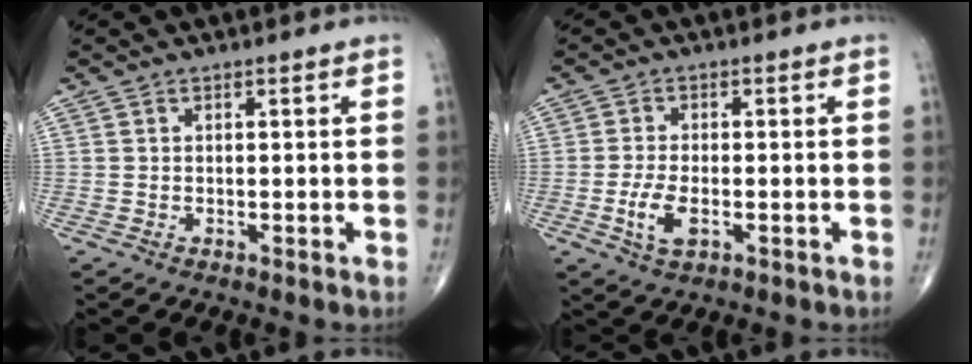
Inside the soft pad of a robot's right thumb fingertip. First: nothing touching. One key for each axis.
{"total": 5.0, "fx": -1.5, "fy": 2.3, "fz": 4.2, "tx": -0.089, "ty": 0.001, "tz": -0.025}